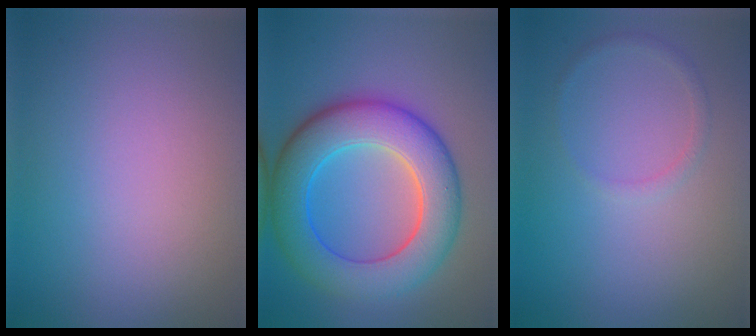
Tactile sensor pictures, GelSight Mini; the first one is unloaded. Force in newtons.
{"total": 9.3, "press": 9.3, "slide": 0.1}
{"total": 1.0, "press": 1.0, "slide": 0.0}